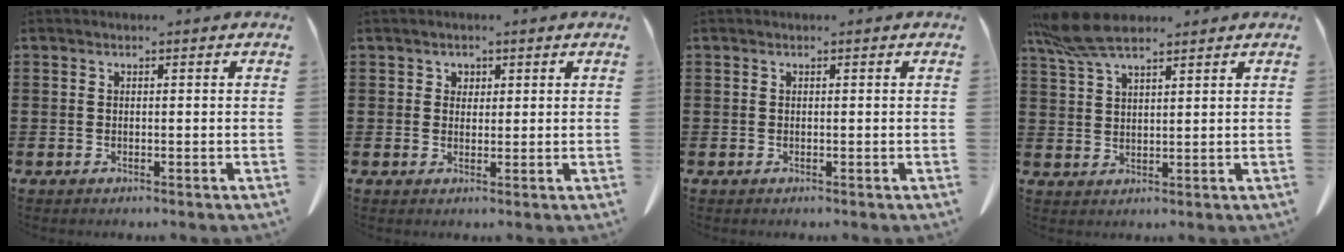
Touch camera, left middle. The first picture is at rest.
{"total": 1.4, "force": [0.9, 1.0, 0.2], "torque": [0.000, -0.001, 0.017]}
{"total": 0.0}
{"total": 7.4, "force": [5.5, 1.8, 4.5], "torque": [-0.108, -0.007, 0.103]}